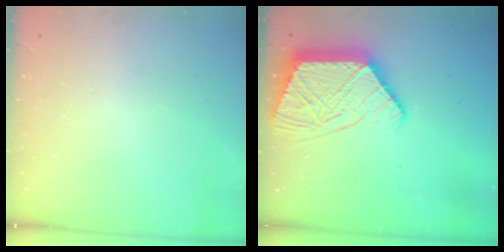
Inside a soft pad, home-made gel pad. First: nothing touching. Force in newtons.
{"total": 18.2, "press": 18.1, "slide": 1.6}